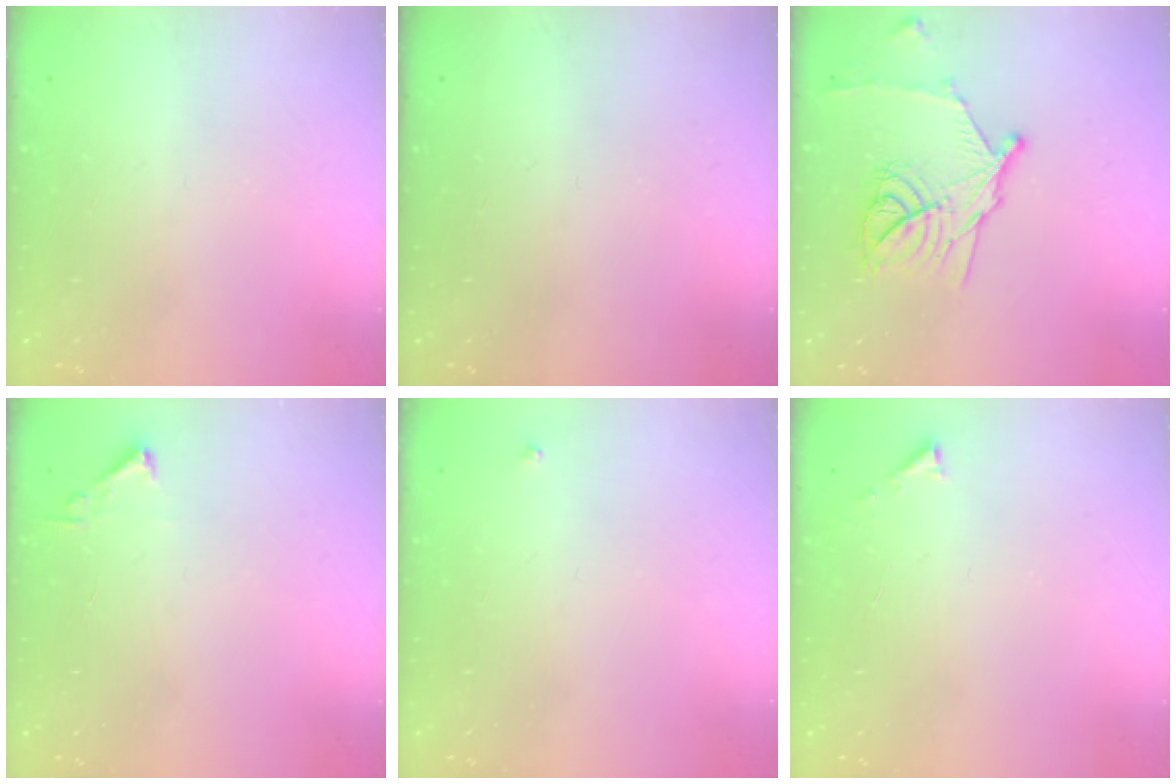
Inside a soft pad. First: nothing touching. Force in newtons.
{"total": 0.0}
{"total": 14.9, "press": 14.9, "slide": 0.8}
{"total": 2.4, "press": 2.4, "slide": 0.3}
{"total": 2.7, "press": 2.7, "slide": 0.3}
{"total": 3.1, "press": 3.1, "slide": 0.4}